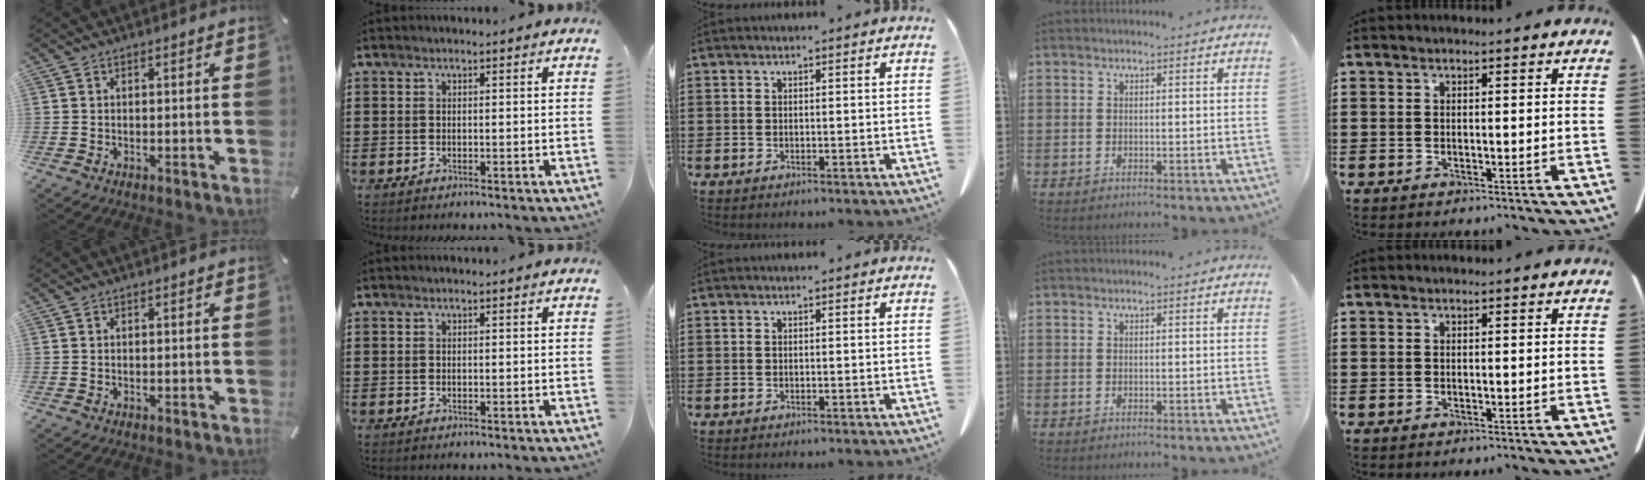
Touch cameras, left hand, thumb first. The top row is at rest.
{}